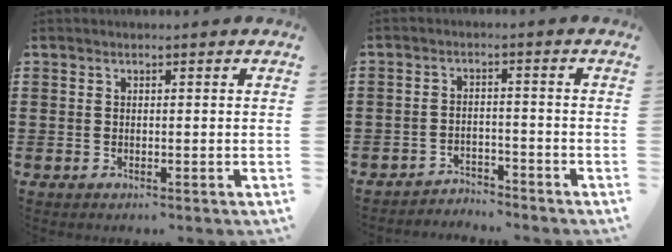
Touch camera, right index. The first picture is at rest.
{"total": 3.2, "force": [-3.2, 0.4, -0.2], "torque": [-0.005, 0.002, -0.069]}